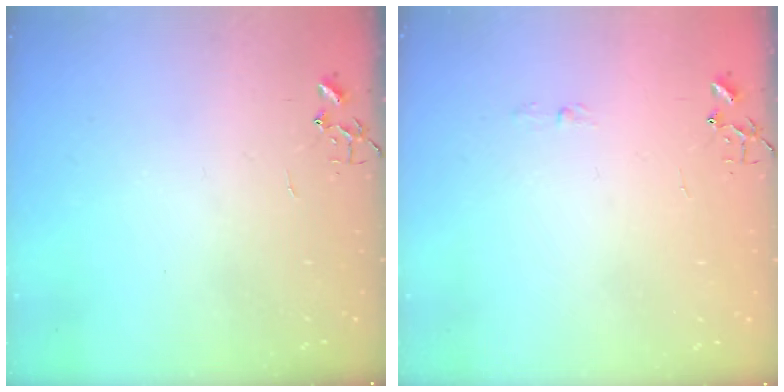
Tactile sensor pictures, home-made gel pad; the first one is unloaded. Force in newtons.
{"total": 2.9, "press": 2.9, "slide": 0.4}